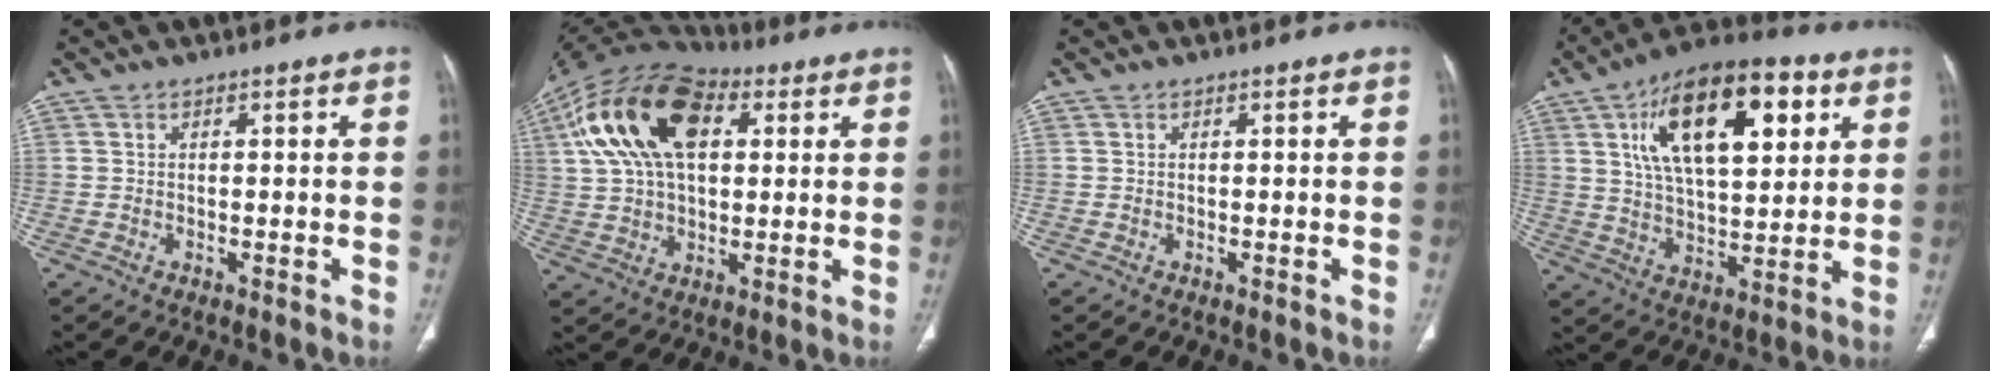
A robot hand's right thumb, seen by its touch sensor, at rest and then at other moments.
{"total": 20.8, "force": [6.4, 11.9, 15.9], "torque": [-0.289, 0.017, 0.106]}
{"total": 0.0}
{"total": 22.0, "force": [8.2, 10.3, 17.7], "torque": [-0.262, -0.011, 0.134]}